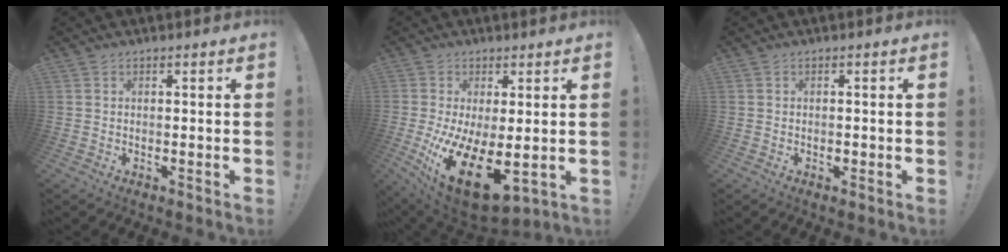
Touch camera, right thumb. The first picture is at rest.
{"total": 15.8, "force": [-2.7, 7.2, 13.8], "torque": [-0.214, -0.019, -0.026]}
{"total": 0.8, "force": [-0.5, 0.5, 0.3], "torque": [-0.004, 0.002, -0.008]}